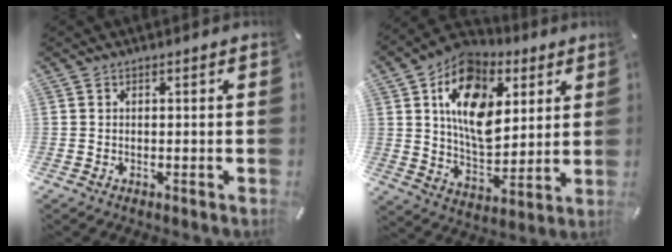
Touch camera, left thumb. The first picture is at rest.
{"total": 17.0, "force": [6.6, 11.6, 10.5], "torque": [-0.184, -0.024, 0.122]}